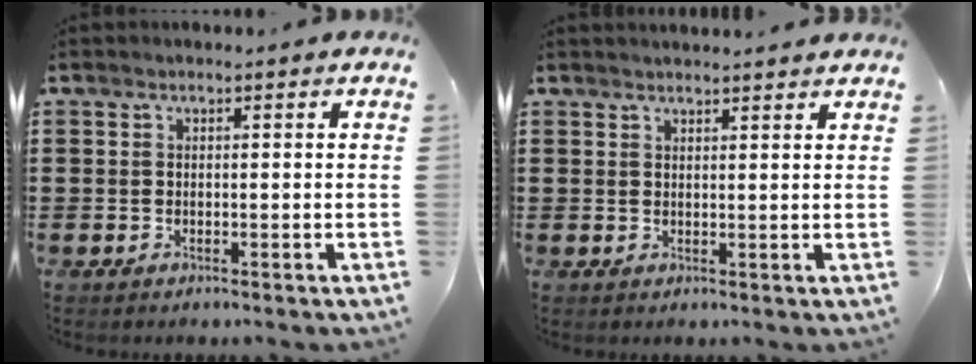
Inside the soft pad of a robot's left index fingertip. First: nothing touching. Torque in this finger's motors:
{"motor_torque": [1.07, 1.07, 0.42, 0.08]}